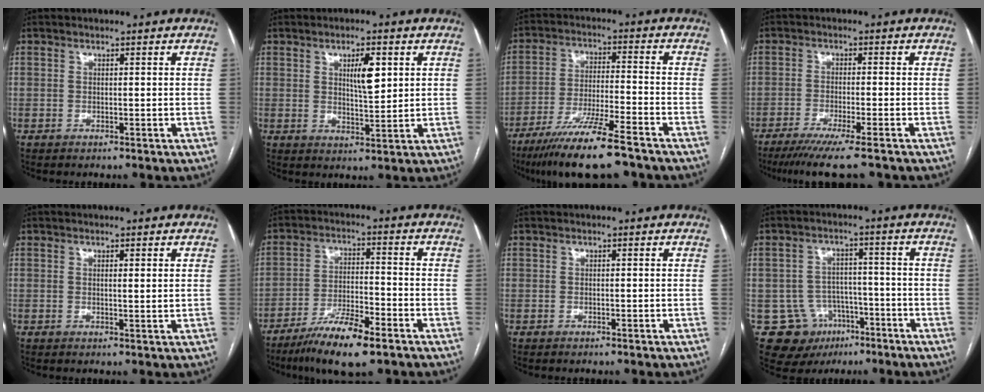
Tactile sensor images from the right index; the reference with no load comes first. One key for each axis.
{"total": 5.1, "fx": 1.8, "fy": 1.1, "fz": 4.6, "tx": -0.078, "ty": -0.001, "tz": 0.033}
{"total": 13.5, "fx": -10.0, "fy": 0.6, "fz": 9.0, "tx": -0.166, "ty": -0.037, "tz": -0.171}
{"total": 10.0, "fx": -8.0, "fy": -0.5, "fz": 6.0, "tx": -0.081, "ty": -0.026, "tz": -0.123}
{"total": 1.5, "fx": 0.6, "fy": -0.2, "fz": 1.3, "tx": -0.023, "ty": -0.004, "tz": 0.008}
{"total": 10.4, "fx": -7.0, "fy": 1.4, "fz": 7.5, "tx": -0.138, "ty": -0.019, "tz": -0.122}
{"total": 0.0}
{"total": 10.0, "fx": -4.6, "fy": 8.6, "fz": 2.1, "tx": -0.034, "ty": 0.023, "tz": -0.055}